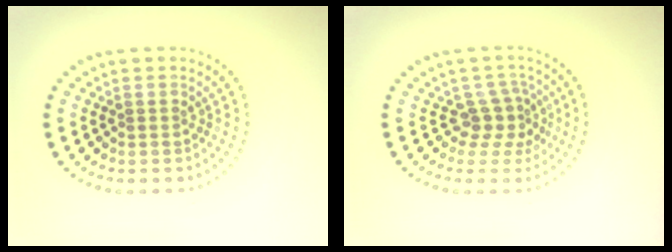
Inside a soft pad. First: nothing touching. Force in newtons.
{"total": 2.6, "press": 1.9, "slide": 1.9}